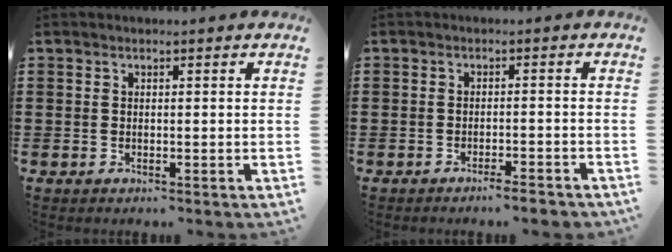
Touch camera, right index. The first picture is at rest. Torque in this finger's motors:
{"motor_torque": [1.08, 1.06, 0.09, 0.05]}